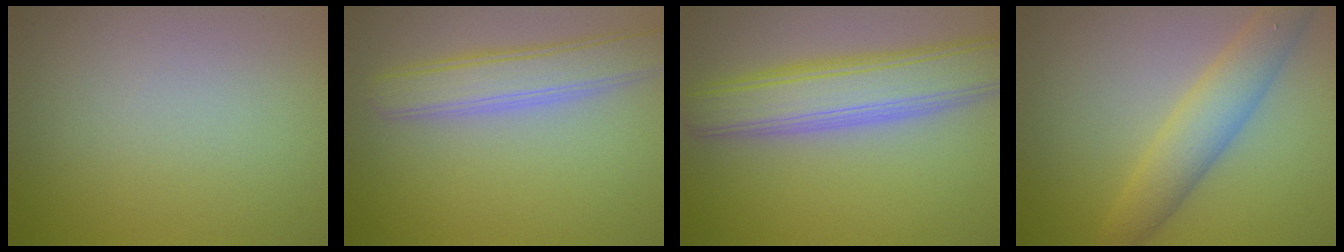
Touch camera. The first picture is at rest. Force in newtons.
{"total": 4.7, "press": 4.7, "slide": 0.4}
{"total": 7.3, "press": 7.2, "slide": 0.7}
{"total": 4.3, "press": 4.3, "slide": 0.1}